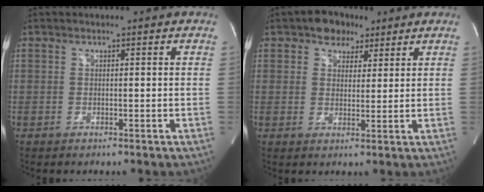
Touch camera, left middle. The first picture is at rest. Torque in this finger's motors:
{"motor_torque": [0.08, -0.07, -0.05, 0.00]}